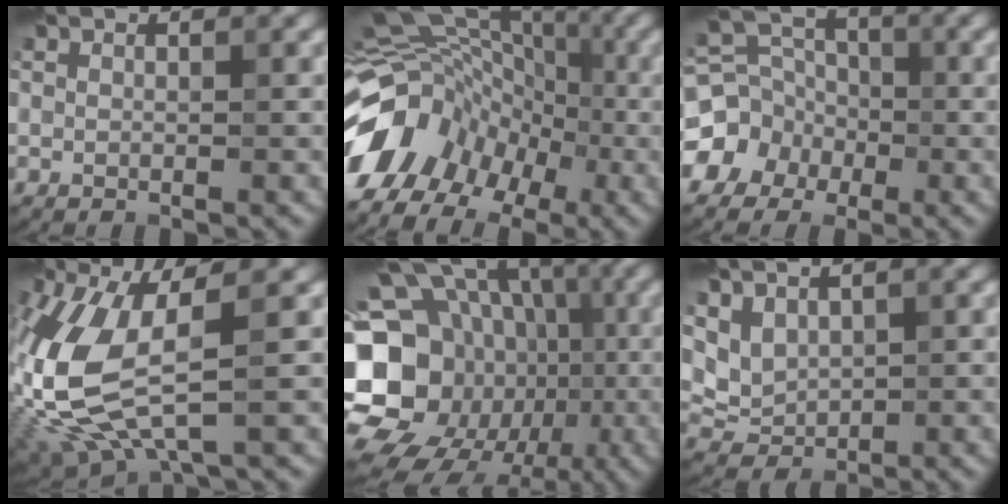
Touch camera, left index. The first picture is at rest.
{"total": 12.7, "force": [-5.7, 9.6, 6.0], "torque": [-0.119, 0.013, -0.105]}
{"total": 8.3, "force": [-3.9, 7.1, 1.9], "torque": [-0.038, -0.006, -0.093]}
{"total": 9.4, "force": [-1.3, 3.7, 8.6], "torque": [-0.210, -0.009, -0.029]}
{"total": 22.5, "force": [-5.3, 19.7, 9.6], "torque": [-0.181, 0.016, -0.127]}
{"total": 3.1, "force": [1.4, 2.2, 1.7], "torque": [-0.041, -0.002, 0.027]}